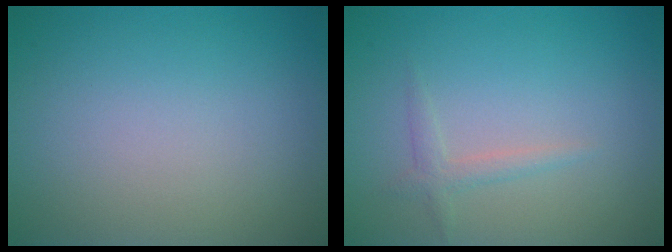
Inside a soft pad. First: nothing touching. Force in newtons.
{"total": 1.3, "press": 1.3, "slide": 0.0}